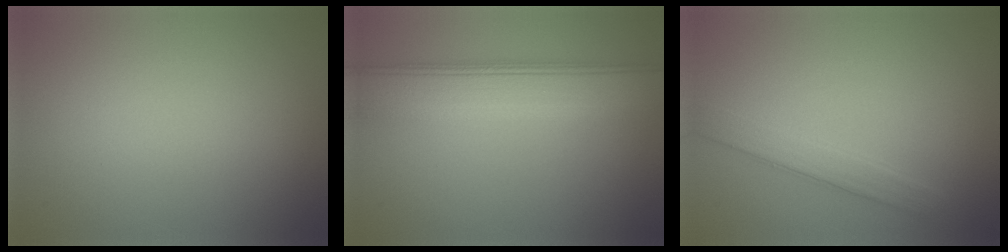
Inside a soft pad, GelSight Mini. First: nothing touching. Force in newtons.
{"total": 7.1, "press": 7.1, "slide": 0.4}
{"total": 2.4, "press": 2.4, "slide": 0.1}